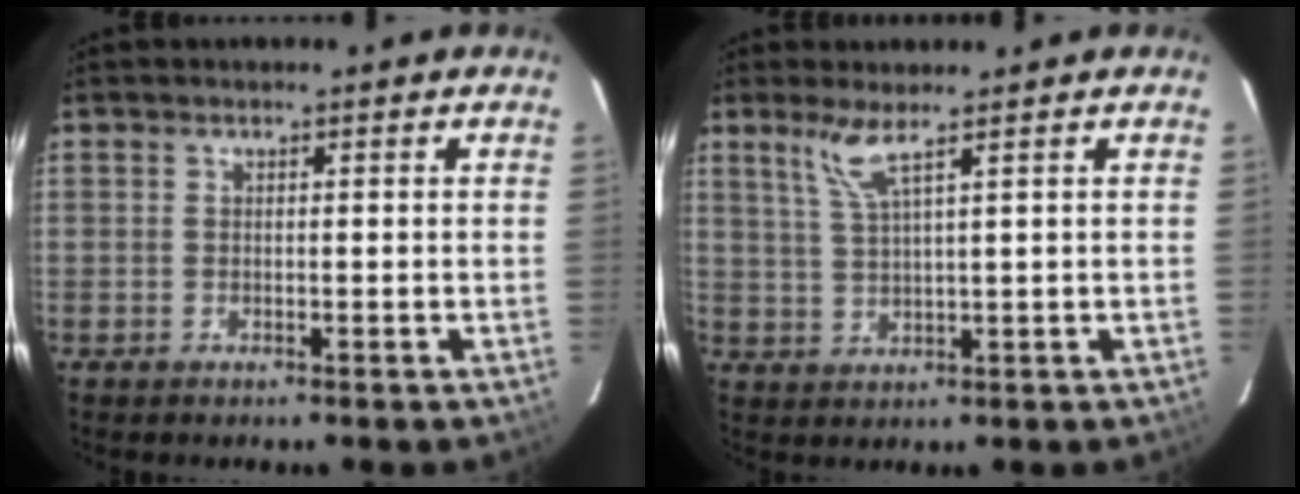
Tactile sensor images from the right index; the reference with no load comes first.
{"total": 4.1, "force": [2.7, -0.5, 3.0], "torque": [-0.065, -0.005, 0.060]}